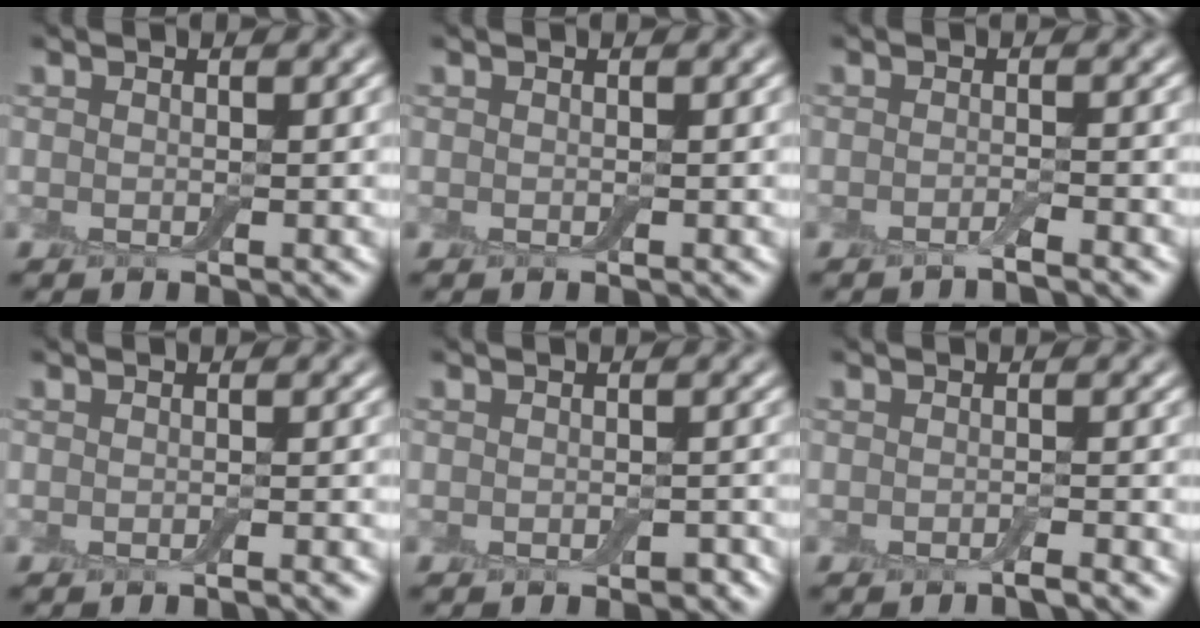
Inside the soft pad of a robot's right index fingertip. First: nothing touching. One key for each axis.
{"total": 0.0}
{"total": 1.2, "fx": -0.9, "fy": 0.1, "fz": 0.9, "tx": -0.011, "ty": -0.002, "tz": -0.022}
{"total": 1.1, "fx": -0.7, "fy": 0.2, "fz": 0.9, "tx": -0.006, "ty": 0.001, "tz": -0.012}
{"total": 1.2, "fx": -0.7, "fy": 0.6, "fz": 0.8, "tx": -0.015, "ty": -0.002, "tz": -0.009}
{"total": 1.4, "fx": -0.9, "fy": 0.1, "fz": 1.1, "tx": -0.011, "ty": -0.001, "tz": -0.017}